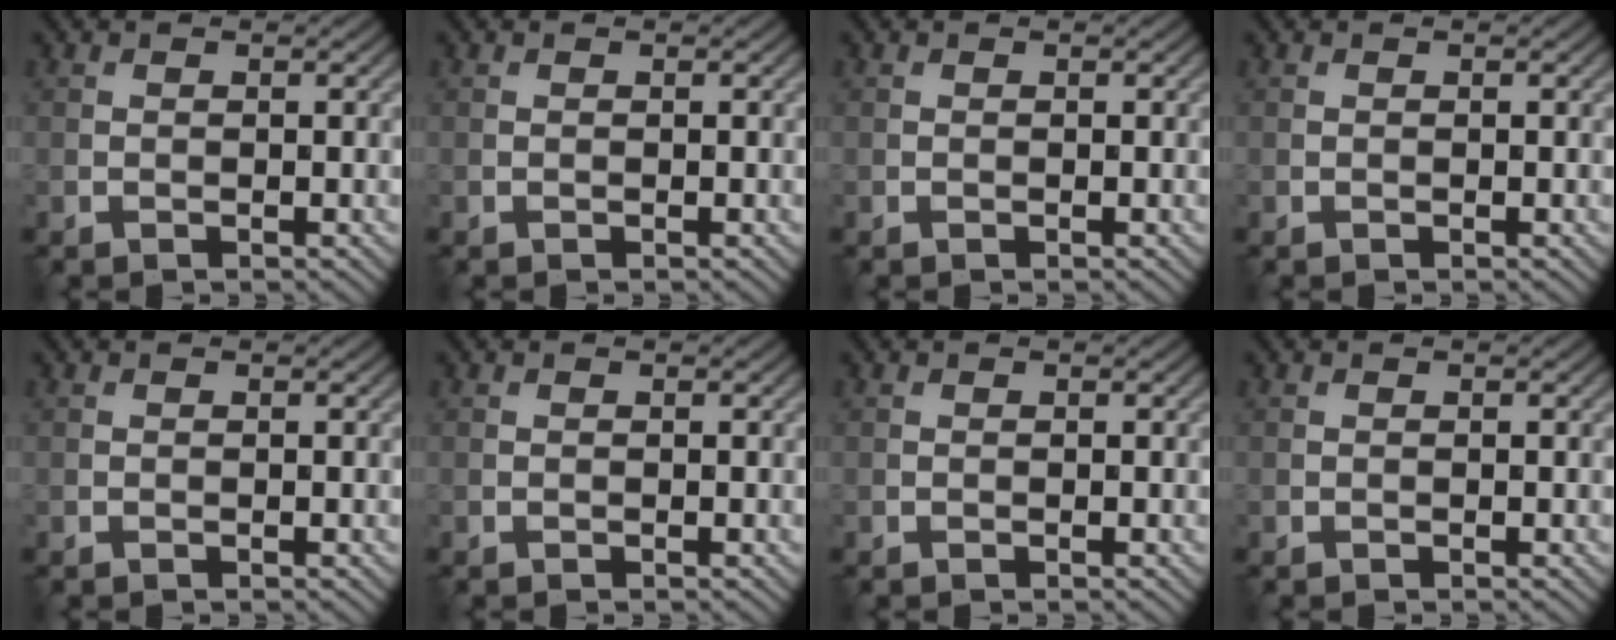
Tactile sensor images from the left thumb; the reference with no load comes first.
{"total": 0.0}
{"total": 0.0}
{"total": 0.0}
{"total": 0.0}
{"total": 0.0}
{"total": 0.0}
{"total": 0.0}